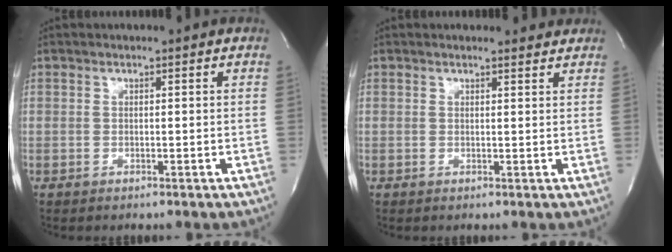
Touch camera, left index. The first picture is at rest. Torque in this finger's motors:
{"motor_torque": [0.24, -0.19, -0.03, -0.02]}